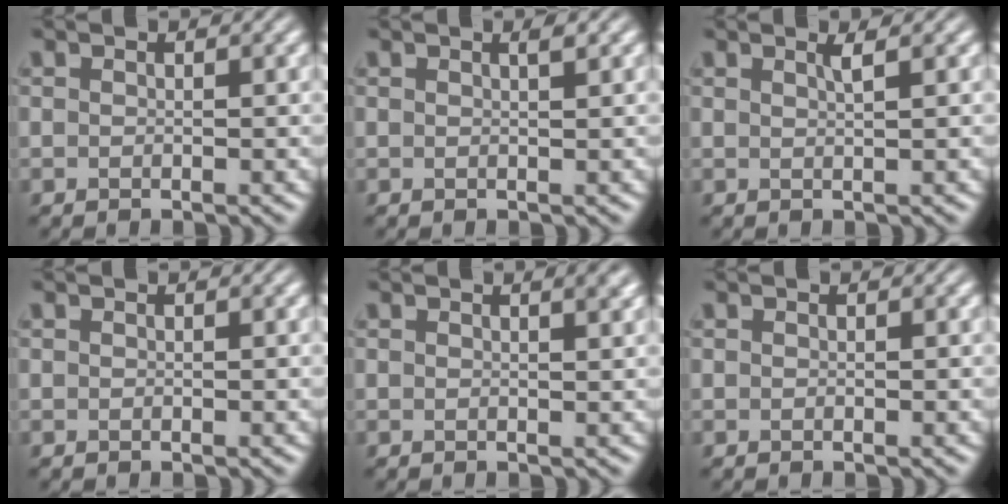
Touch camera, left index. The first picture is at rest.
{"total": 0.9, "force": [0.5, 0.2, 0.7], "torque": [-0.007, 0.002, 0.007]}
{"total": 1.2, "force": [0.6, 0.3, 1.0], "torque": [-0.010, 0.001, 0.008]}
{"total": 0.0}
{"total": 1.7, "force": [1.1, 0.6, 1.2], "torque": [-0.006, 0.005, 0.011]}
{"total": 0.0}